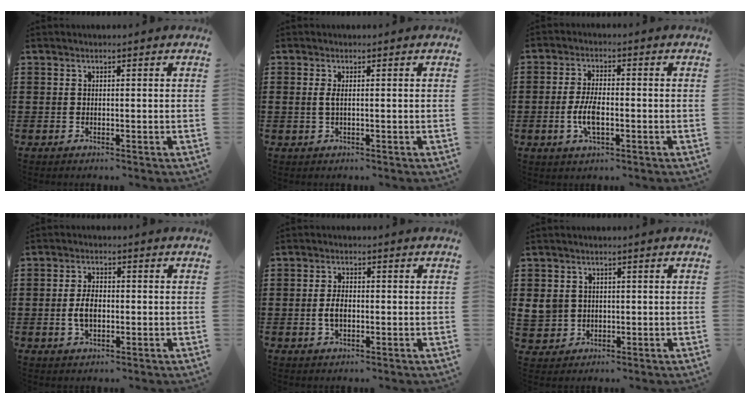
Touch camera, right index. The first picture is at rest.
{"total": 1.3, "force": [-0.1, 0.4, 1.2], "torque": [-0.033, -0.002, -0.005]}
{"total": 5.3, "force": [-1.2, 2.2, 4.7], "torque": [-0.102, 0.001, -0.027]}
{"total": 3.7, "force": [-0.5, 2.1, 3.0], "torque": [-0.071, -0.001, -0.014]}
{"total": 2.9, "force": [-0.5, 1.6, 2.4], "torque": [-0.054, 0.000, -0.010]}
{"total": 3.9, "force": [0.1, 3.7, 1.1], "torque": [-0.051, 0.006, -0.002]}